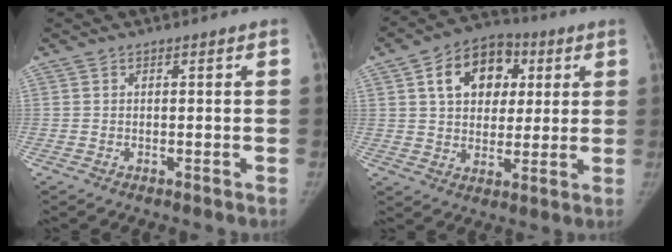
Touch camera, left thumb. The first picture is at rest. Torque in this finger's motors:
{"motor_torque": [-0.23, 0.61, 0.51, 0.38, 0.07]}